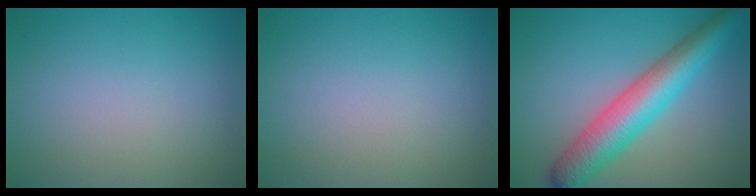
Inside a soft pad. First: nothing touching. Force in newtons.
{"total": 0.0}
{"total": 7.1, "press": 7.1, "slide": 0.1}